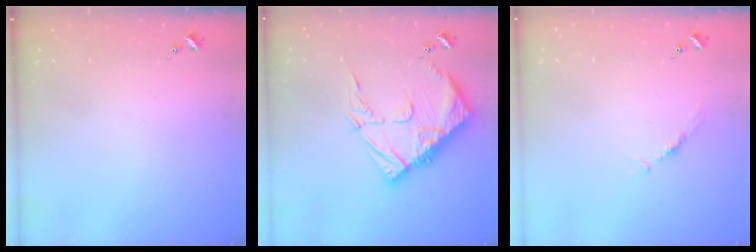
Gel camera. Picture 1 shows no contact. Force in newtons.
{"total": 15.6, "press": 15.5, "slide": 1.4}
{"total": 3.7, "press": 3.7, "slide": 0.5}